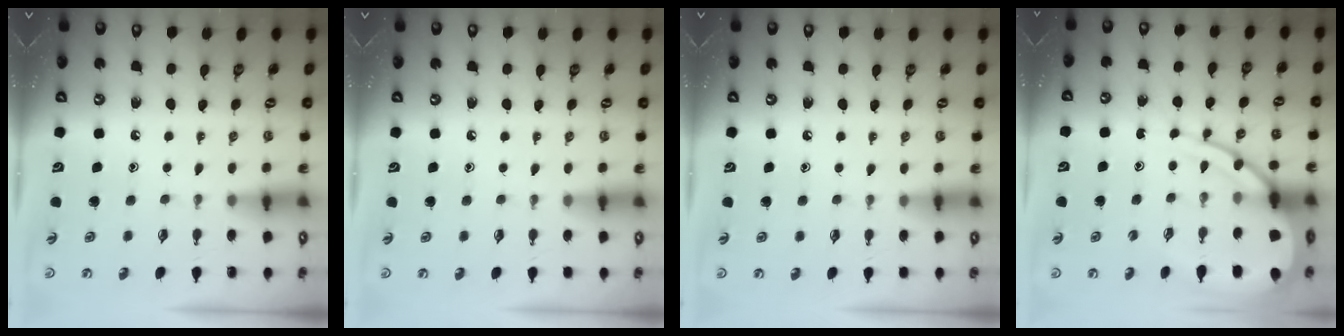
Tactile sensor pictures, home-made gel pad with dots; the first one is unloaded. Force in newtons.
{"total": 2.3, "press": 2.2, "slide": 0.4}
{"total": 3.5, "press": 3.5, "slide": 0.6}
{"total": 12.5, "press": 12.5, "slide": 1.1}